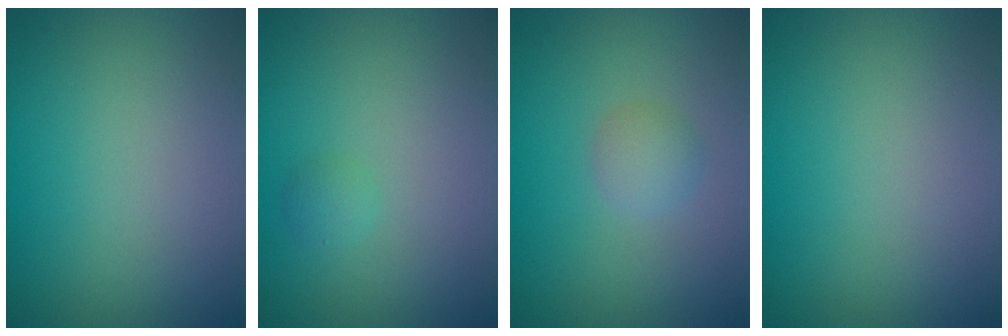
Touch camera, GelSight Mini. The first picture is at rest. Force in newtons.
{"total": 0.9, "press": 0.9, "slide": 0.1}
{"total": 1.7, "press": 1.7, "slide": 0.1}
{"total": 0.0}